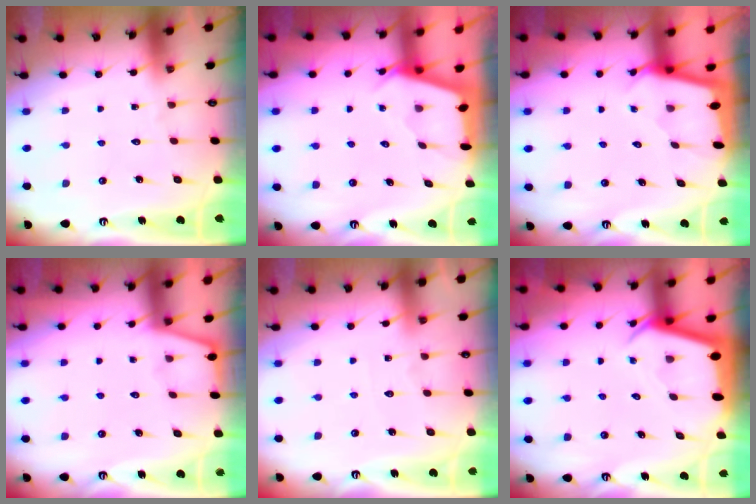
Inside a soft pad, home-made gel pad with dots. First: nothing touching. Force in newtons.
{"total": 2.4, "press": 2.4, "slide": 0.3}
{"total": 1.6, "press": 1.6, "slide": 0.2}
{"total": 1.1, "press": 1.0, "slide": 0.2}
{"total": 3.2, "press": 3.2, "slide": 0.5}
{"total": 2.6, "press": 2.6, "slide": 0.2}